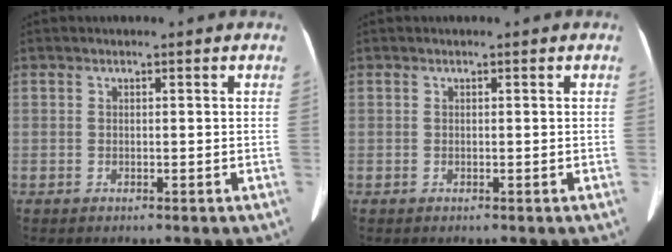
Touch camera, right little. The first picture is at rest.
{"total": 0.0}